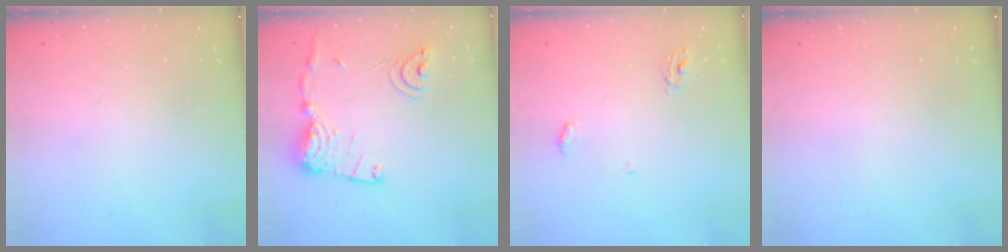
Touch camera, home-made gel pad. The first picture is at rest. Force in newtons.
{"total": 15.3, "press": 15.3, "slide": 1.2}
{"total": 4.1, "press": 4.1, "slide": 0.2}
{"total": 0.0}